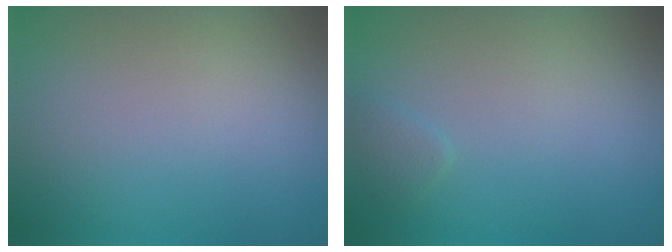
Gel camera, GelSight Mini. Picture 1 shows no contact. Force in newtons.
{"total": 0.8, "press": 0.8, "slide": 0.1}